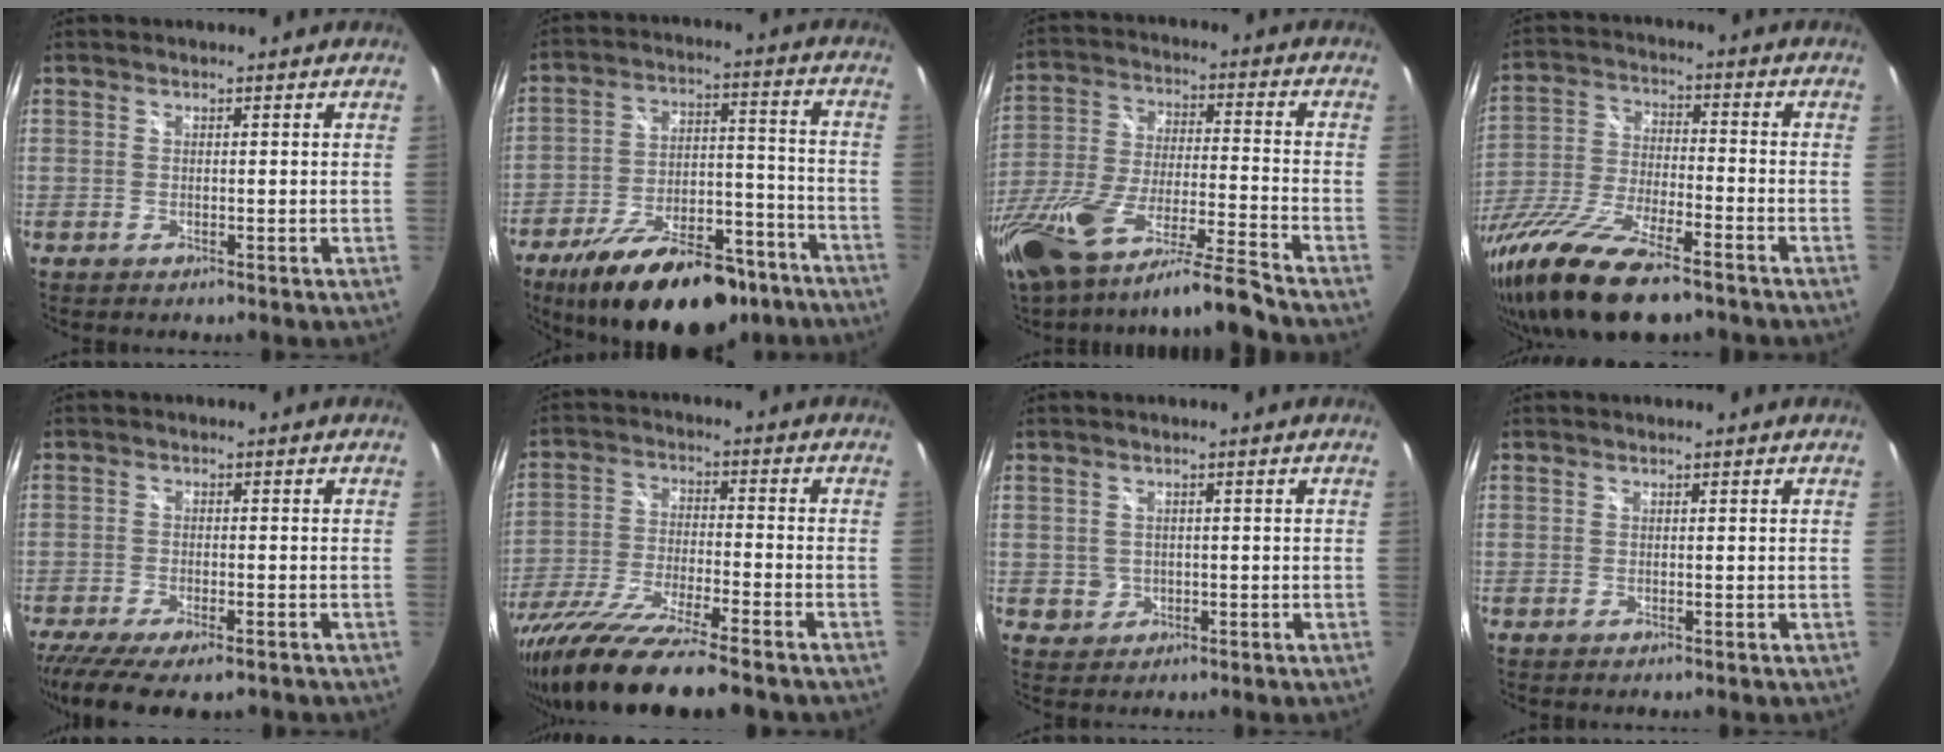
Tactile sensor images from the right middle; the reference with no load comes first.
{"total": 23.7, "force": [-16.9, 10.3, 13.0], "torque": [-0.226, 0.004, -0.241]}
{"total": 19.8, "force": [-15.9, 0.8, 11.8], "torque": [-0.229, -0.049, -0.282]}
{"total": 21.2, "force": [-15.0, 6.0, 13.7], "torque": [-0.284, -0.058, -0.271]}
{"total": 11.8, "force": [-8.9, 3.6, 6.8], "torque": [-0.154, -0.045, -0.147]}
{"total": 20.7, "force": [-16.8, 2.1, 12.0], "torque": [-0.239, -0.062, -0.294]}
{"total": 2.6, "force": [-0.2, 2.5, 0.5], "torque": [-0.008, 0.001, 0.001]}
{"total": 0.0}